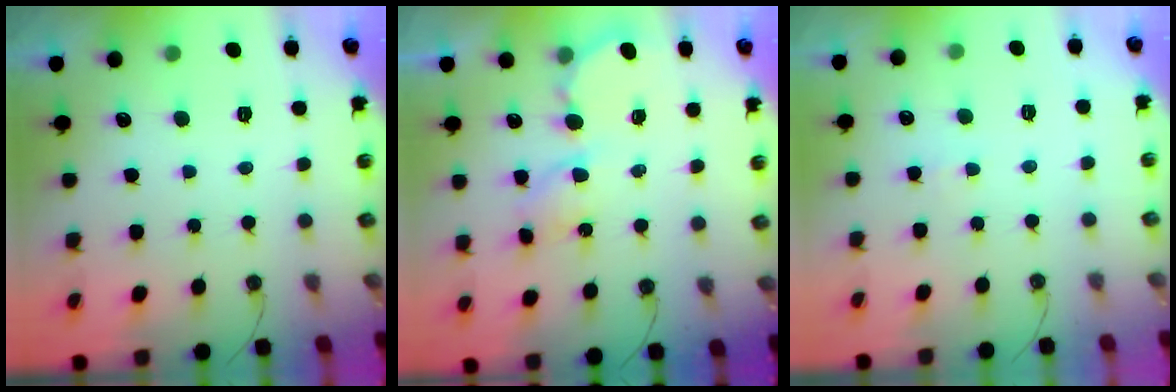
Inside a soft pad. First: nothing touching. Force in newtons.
{"total": 7.0, "press": 7.0, "slide": 0.4}
{"total": 3.7, "press": 3.7, "slide": 0.5}